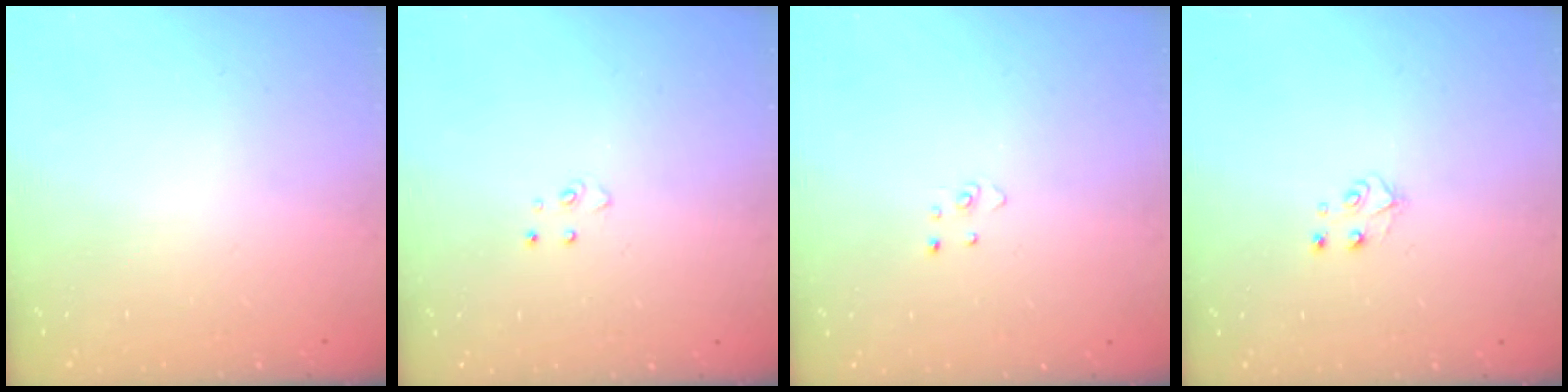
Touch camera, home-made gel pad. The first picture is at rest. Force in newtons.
{"total": 4.0, "press": 3.9, "slide": 0.4}
{"total": 2.7, "press": 2.7, "slide": 0.3}
{"total": 4.1, "press": 4.0, "slide": 0.5}